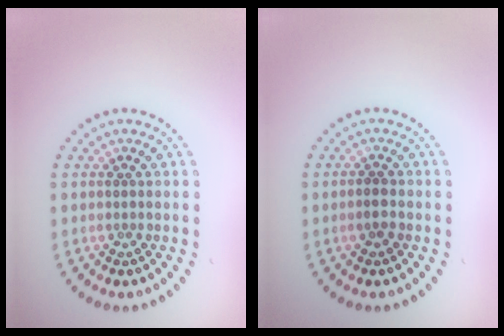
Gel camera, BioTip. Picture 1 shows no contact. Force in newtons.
{"total": 1.3, "press": 1.2, "slide": 0.5}